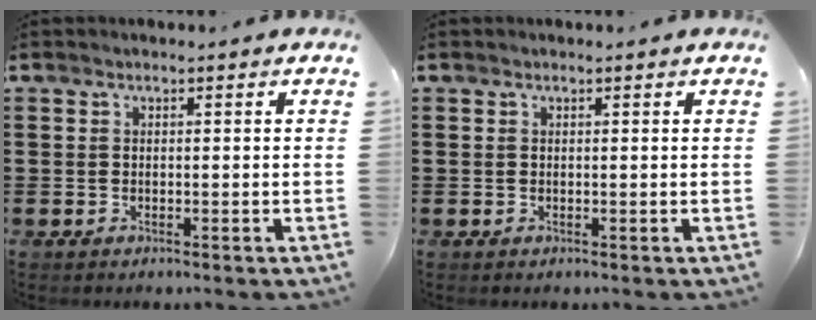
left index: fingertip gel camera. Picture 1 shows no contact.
{"total": 0.0}